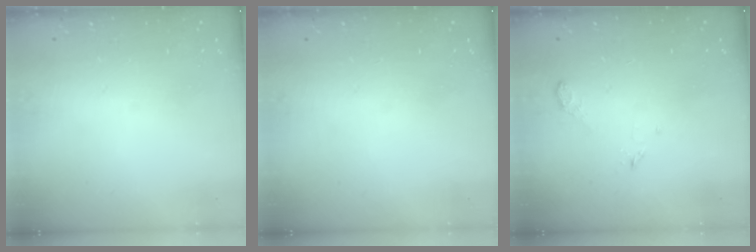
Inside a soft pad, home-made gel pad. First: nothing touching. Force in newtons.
{"total": 0.0}
{"total": 4.0, "press": 4.0, "slide": 0.6}